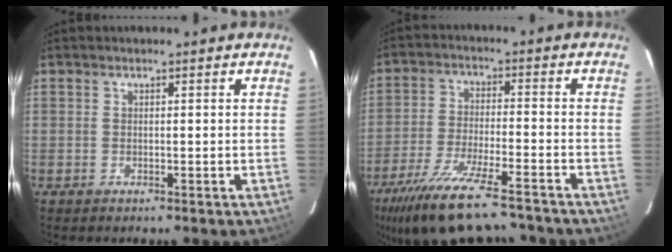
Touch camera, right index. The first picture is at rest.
{"total": 17.9, "force": [-14.4, 4.0, 9.9], "torque": [-0.206, -0.039, -0.238]}